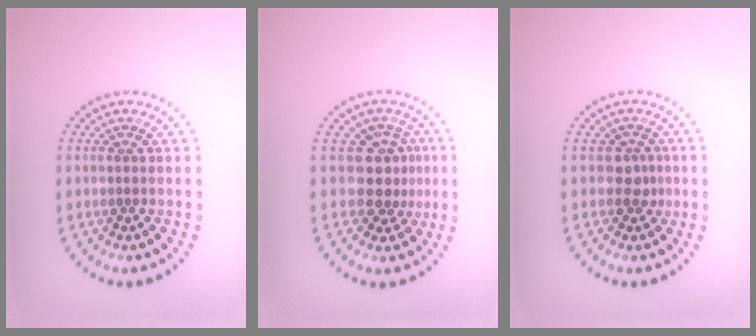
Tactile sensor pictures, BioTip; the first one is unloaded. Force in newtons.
{"total": 3.0, "press": 2.3, "slide": 1.9}
{"total": 1.7, "press": 1.3, "slide": 1.1}